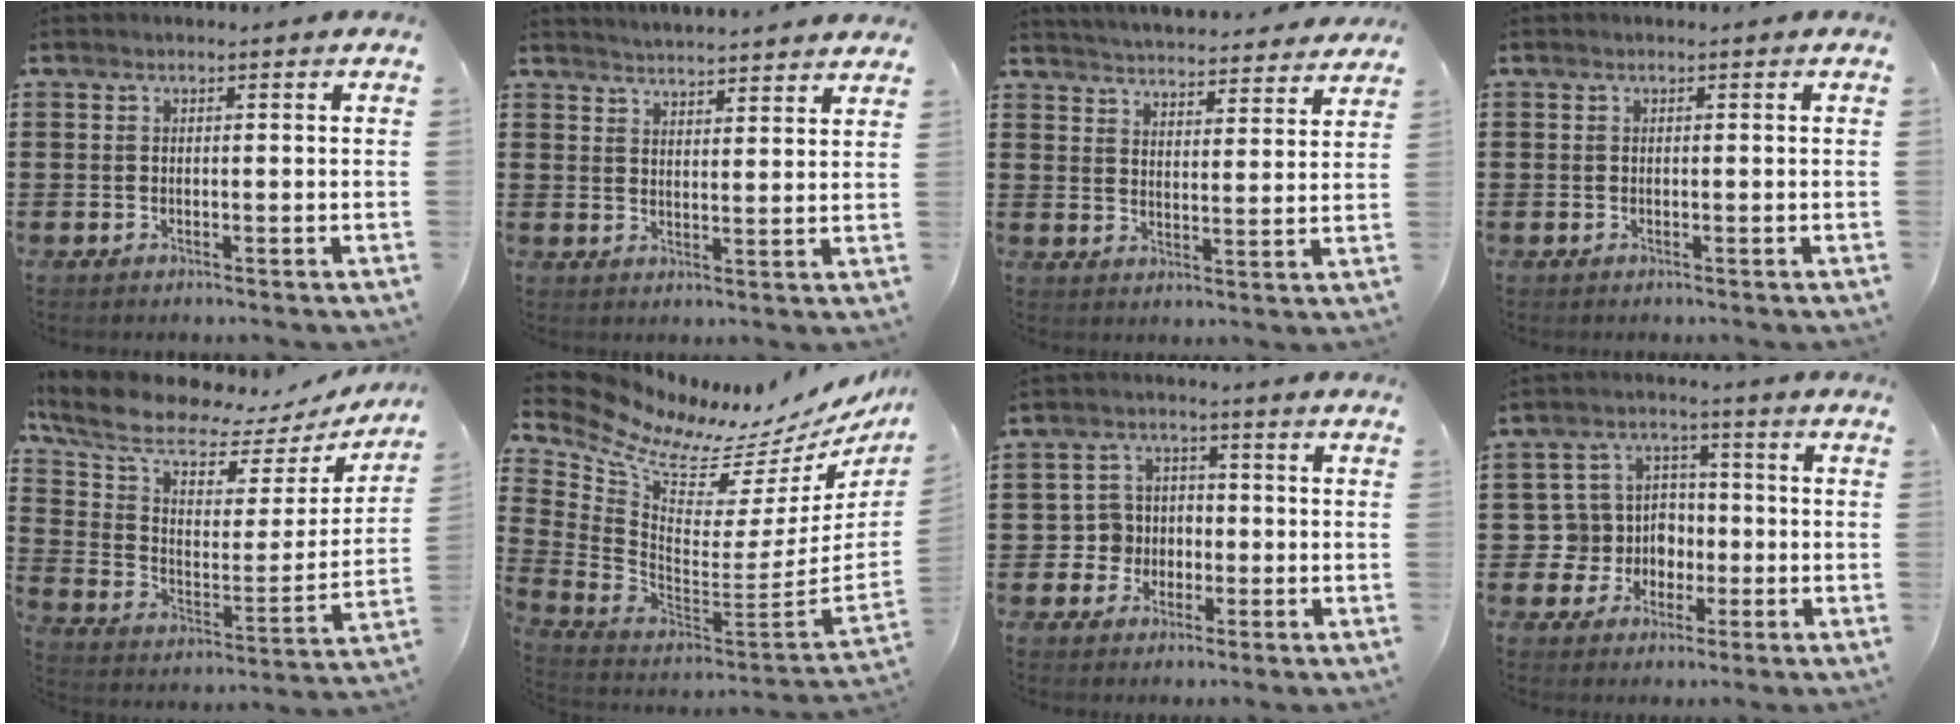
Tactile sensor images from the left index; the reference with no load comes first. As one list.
[{"total": 3.6, "force": [3.6, -0.6, -0.1], "torque": [-0.010, -0.021, 0.063]}, {"total": 4.3, "force": [4.2, -0.3, 0.1], "torque": [-0.023, -0.031, 0.071]}, {"total": 0.0}, {"total": 10.0, "force": [7.7, 3.6, 5.2], "torque": [-0.134, -0.044, 0.136]}, {"total": 8.3, "force": [6.6, 2.8, 4.0], "torque": [-0.118, -0.062, 0.112]}, {"total": 4.4, "force": [-1.1, 4.2, 0.8], "torque": [-0.032, 0.008, -0.023]}, {"total": 6.7, "force": [-0.7, 6.6, 1.2], "torque": [-0.057, 0.004, -0.010]}]